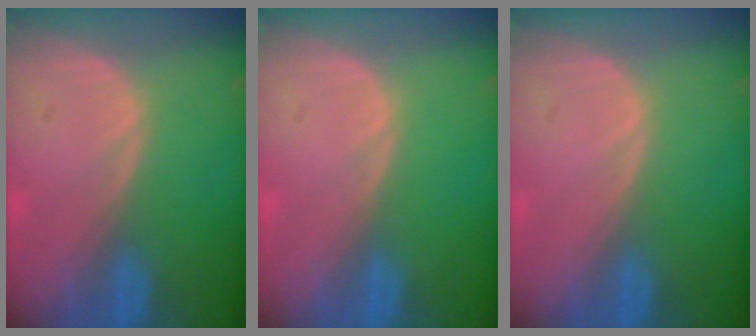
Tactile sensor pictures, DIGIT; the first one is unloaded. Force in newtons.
{"total": 0.0}
{"total": 0.0}